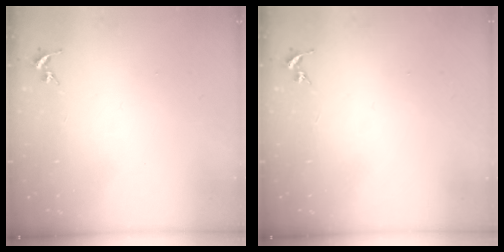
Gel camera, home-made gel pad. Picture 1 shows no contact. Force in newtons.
{"total": 0.0}